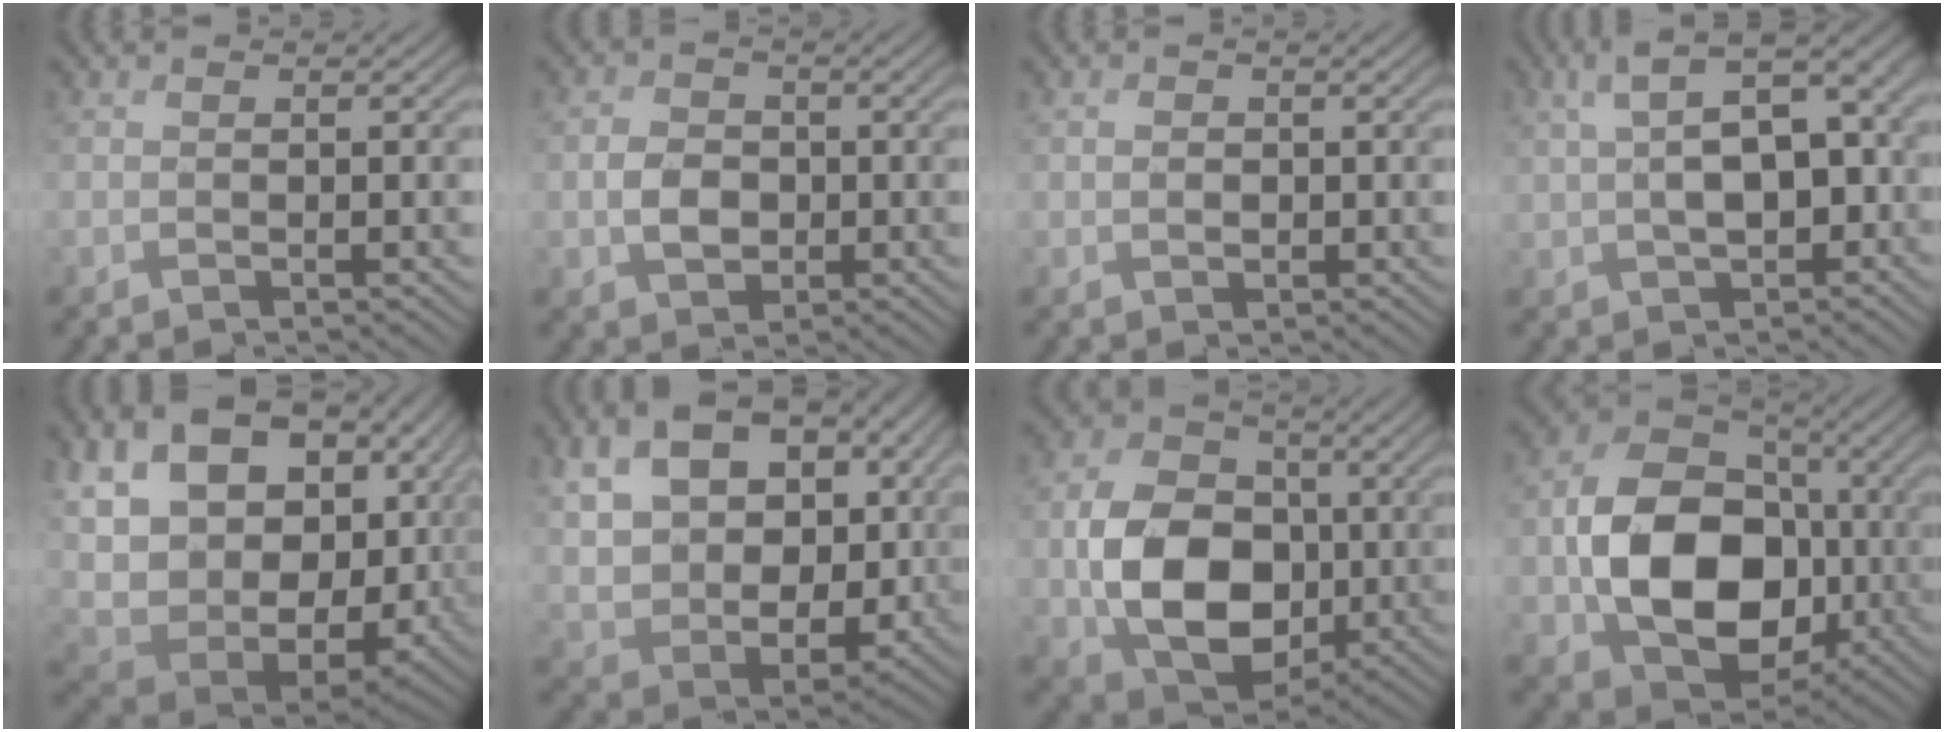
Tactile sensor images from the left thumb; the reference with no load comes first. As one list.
[{"total": 4.0, "force": [-1.0, 3.2, 2.1], "torque": [-0.041, -0.006, -0.022]}, {"total": 1.1, "force": [-0.2, 0.9, 0.4], "torque": [-0.011, -0.004, -0.003]}, {"total": 10.9, "force": [0.8, 6.0, 9.0], "torque": [-0.171, 0.001, 0.016]}, {"total": 18.6, "force": [2.7, 13.2, 12.8], "torque": [-0.255, -0.024, 0.095]}, {"total": 14.3, "force": [2.8, 10.4, 9.5], "torque": [-0.207, -0.006, 0.069]}, {"total": 12.1, "force": [-1.6, 9.2, 7.7], "torque": [-0.153, -0.013, -0.028]}, {"total": 14.7, "force": [-2.5, 11.4, 8.9], "torque": [-0.152, -0.016, -0.045]}]